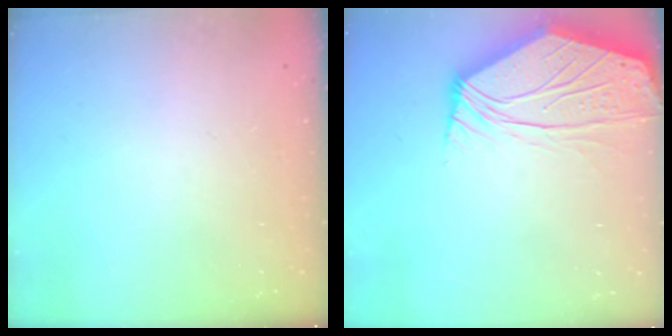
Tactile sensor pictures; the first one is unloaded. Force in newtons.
{"total": 9.6, "press": 9.4, "slide": 1.6}